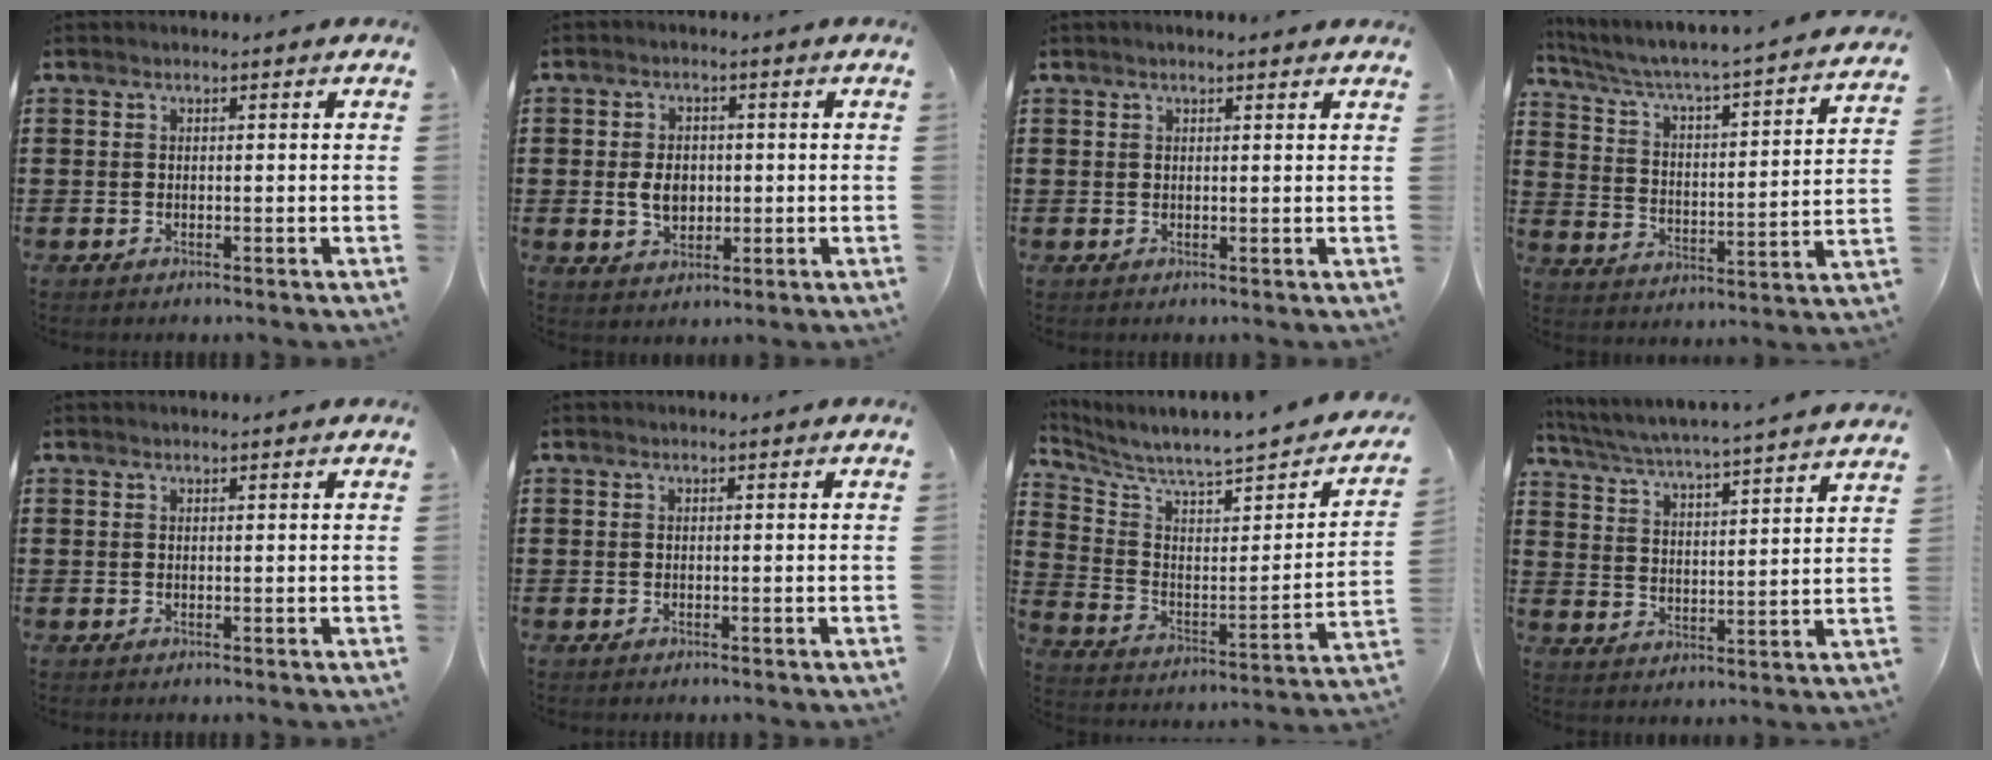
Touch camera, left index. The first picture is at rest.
{"total": 4.7, "force": [0.0, 3.2, 3.4], "torque": [-0.061, 0.000, -0.007]}
{"total": 1.1, "force": [0.9, 0.2, 0.6], "torque": [-0.013, 0.001, 0.017]}
{"total": 3.2, "force": [2.7, -0.2, 1.6], "torque": [-0.049, -0.040, 0.031]}
{"total": 0.5, "force": [0.5, 0.0, 0.2], "torque": [-0.005, 0.000, 0.010]}
{"total": 0.0}
{"total": 4.5, "force": [4.0, -0.1, 2.0], "torque": [-0.064, -0.050, 0.059]}
{"total": 4.5, "force": [4.2, -0.9, 1.4], "torque": [-0.049, -0.037, 0.064]}